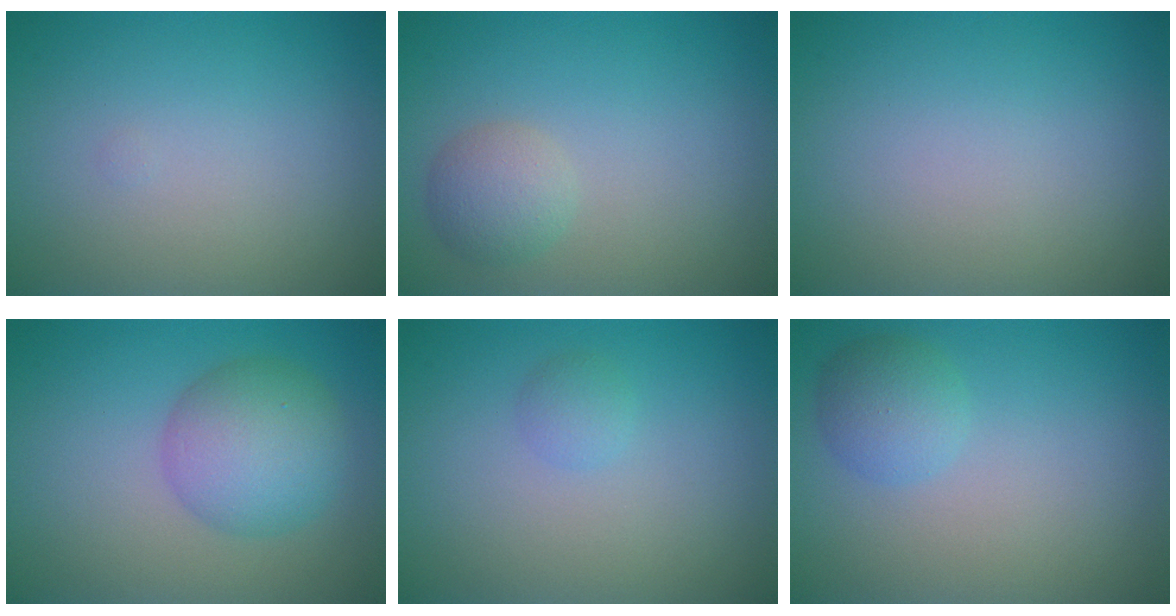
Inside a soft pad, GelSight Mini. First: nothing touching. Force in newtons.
{"total": 2.2, "press": 2.2, "slide": 0.1}
{"total": 0.0}
{"total": 5.5, "press": 5.5, "slide": 0.1}
{"total": 1.1, "press": 1.1, "slide": 0.1}
{"total": 2.5, "press": 2.5, "slide": 0.1}